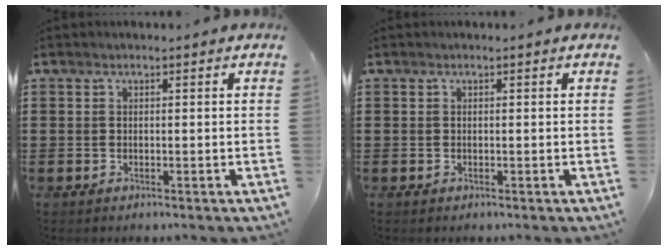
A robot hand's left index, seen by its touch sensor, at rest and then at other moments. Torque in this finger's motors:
{"motor_torque": [-0.05, 0.00, 0.03, 0.00]}